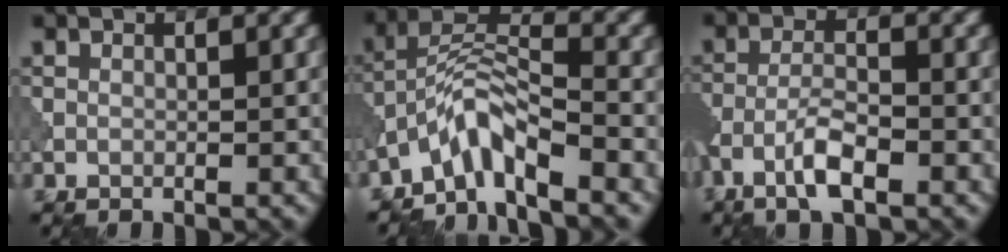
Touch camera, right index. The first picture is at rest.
{"total": 5.0, "force": [-3.8, 0.9, 3.1], "torque": [-0.057, 0.011, -0.083]}
{"total": 3.6, "force": [-2.2, 0.9, 2.8], "torque": [-0.061, 0.007, -0.051]}